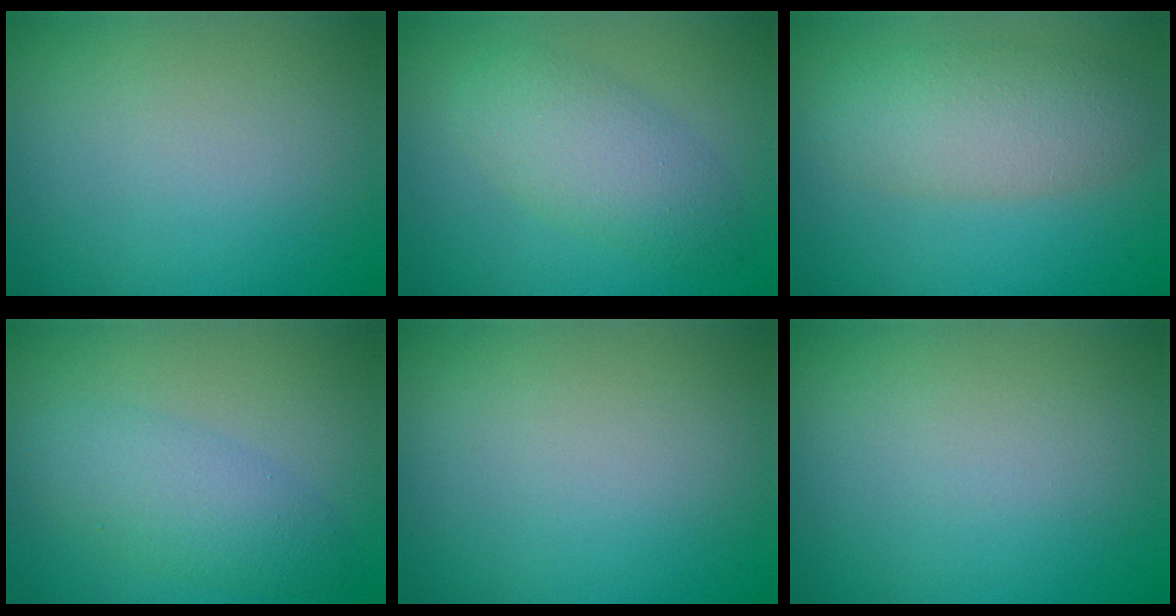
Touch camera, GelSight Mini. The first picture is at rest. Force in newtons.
{"total": 4.4, "press": 4.4, "slide": 0.1}
{"total": 4.9, "press": 4.8, "slide": 0.4}
{"total": 4.2, "press": 4.2, "slide": 0.1}
{"total": 0.0}
{"total": 0.0}